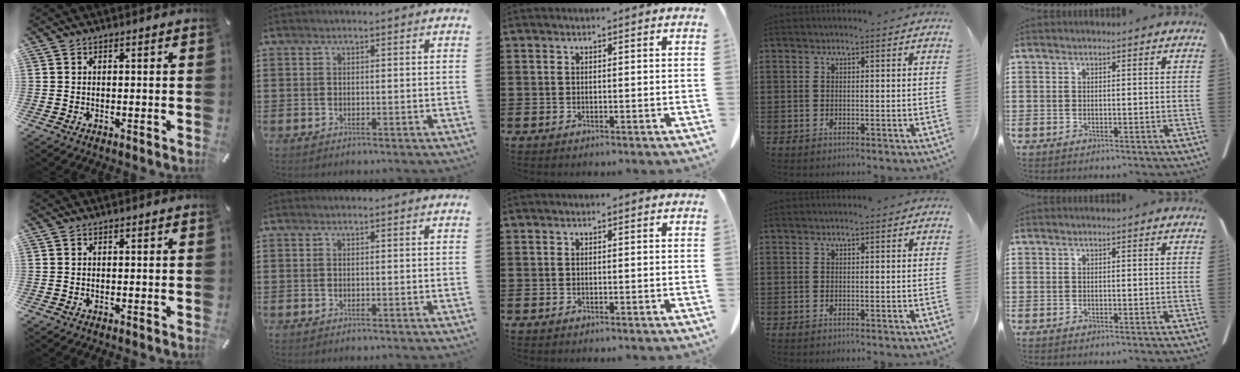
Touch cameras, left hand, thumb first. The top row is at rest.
{}